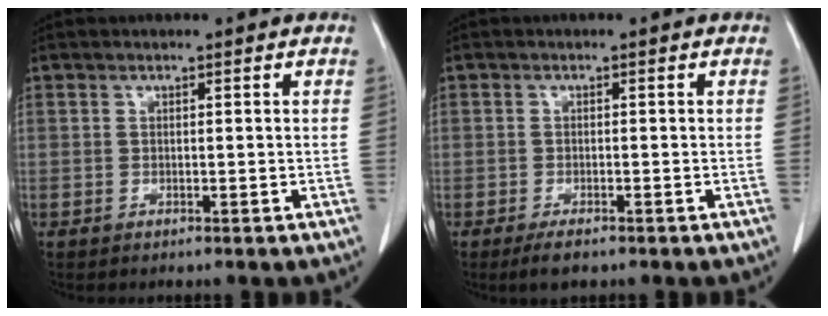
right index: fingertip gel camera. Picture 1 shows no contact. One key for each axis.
{"total": 2.4, "fx": -1.7, "fy": 1.0, "fz": 1.4, "tx": -0.029, "ty": -0.003, "tz": -0.023}